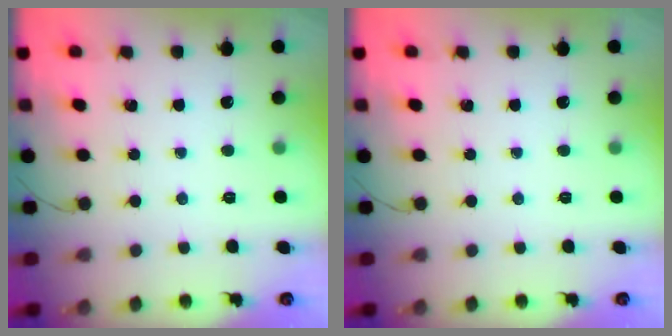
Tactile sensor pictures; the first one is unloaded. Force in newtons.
{"total": 0.0}